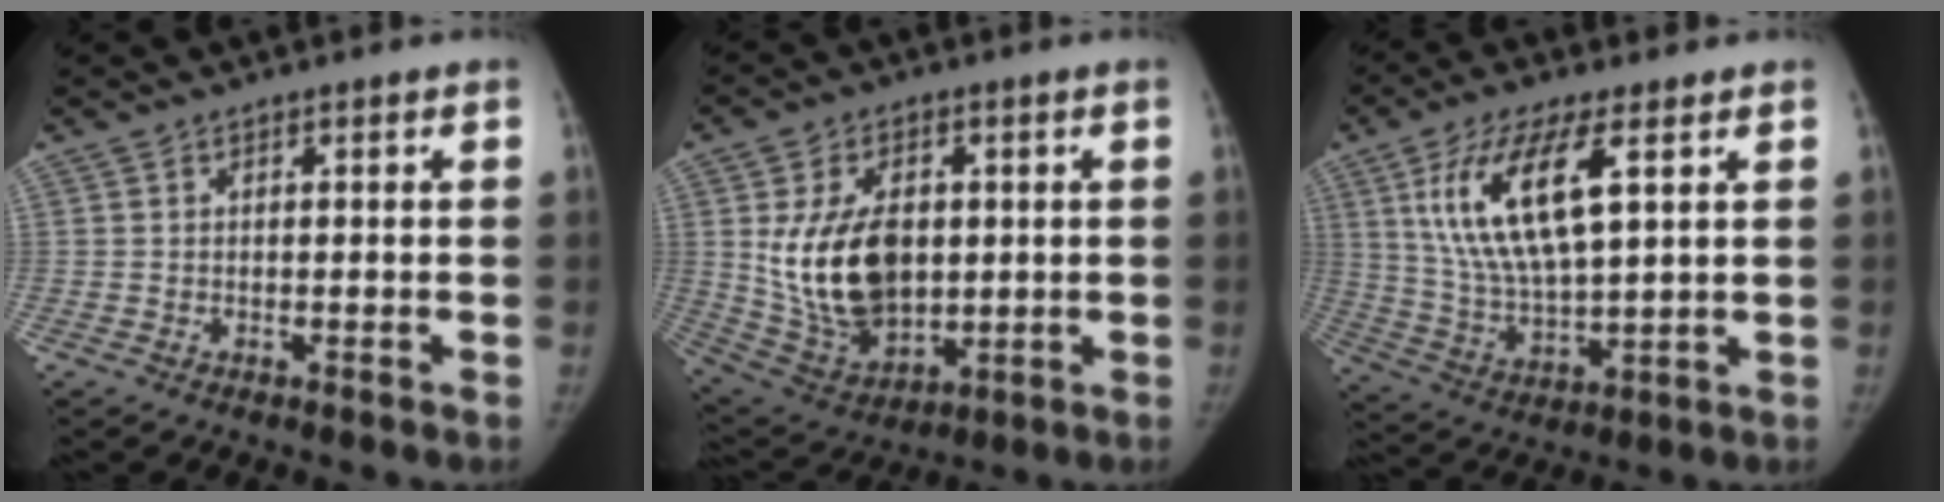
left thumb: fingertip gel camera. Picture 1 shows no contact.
{"total": 16.9, "force": [1.6, 11.2, 12.6], "torque": [-0.190, -0.016, 0.049]}
{"total": 16.7, "force": [6.1, 6.2, 14.2], "torque": [-0.270, -0.019, 0.121]}